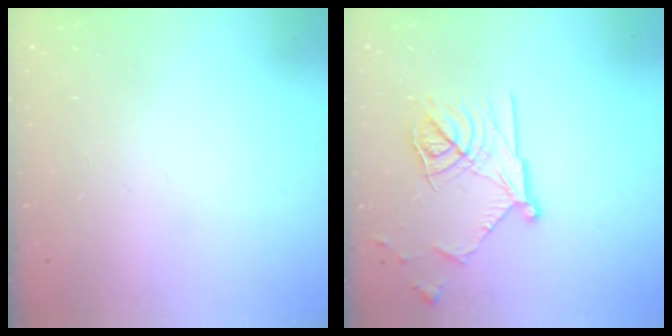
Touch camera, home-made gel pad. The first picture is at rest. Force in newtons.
{"total": 16.1, "press": 16.1, "slide": 0.6}